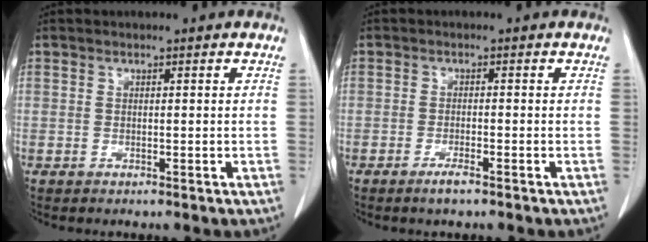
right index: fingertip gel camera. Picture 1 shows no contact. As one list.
[{"total": 2.2, "force": [-1.6, 0.2, 1.5], "torque": [-0.030, -0.002, -0.028]}]